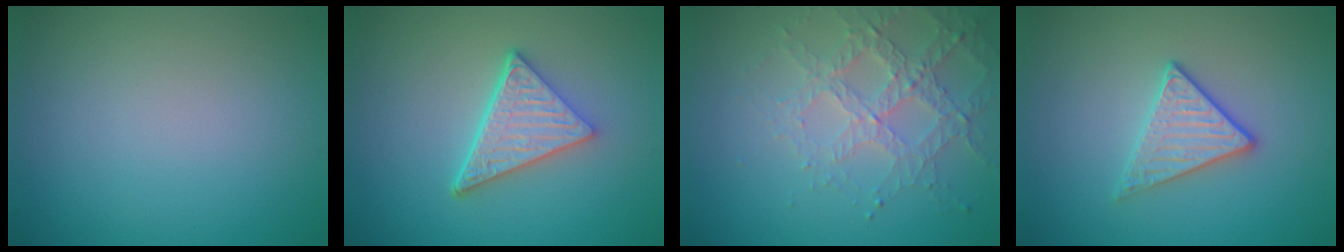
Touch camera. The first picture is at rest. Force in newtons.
{"total": 4.9, "press": 3.7, "slide": 3.2}
{"total": 3.2, "press": 3.2, "slide": 0.5}
{"total": 2.8, "press": 2.7, "slide": 0.8}